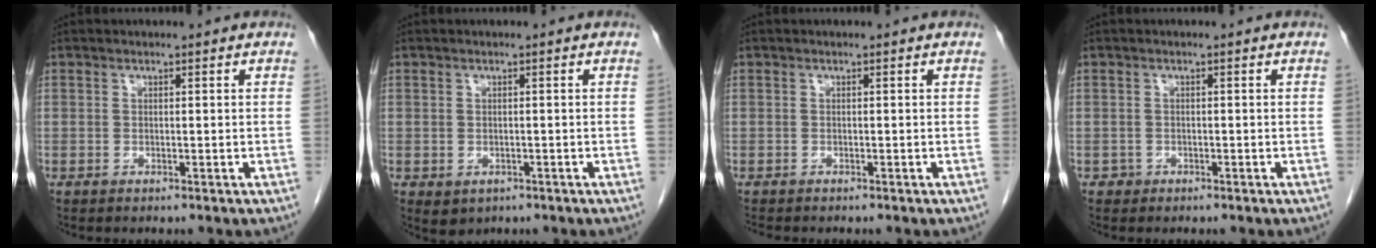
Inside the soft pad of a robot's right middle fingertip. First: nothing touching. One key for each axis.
{"total": 2.2, "fx": -0.9, "fy": 1.8, "fz": 1.0, "tx": -0.014, "ty": -0.001, "tz": -0.001}
{"total": 1.8, "fx": -1.6, "fy": 0.4, "fz": 0.7, "tx": -0.013, "ty": -0.004, "tz": -0.021}
{"total": 0.8, "fx": -0.4, "fy": 0.6, "fz": -0.1, "tx": -0.001, "ty": 0.004, "tz": -0.009}